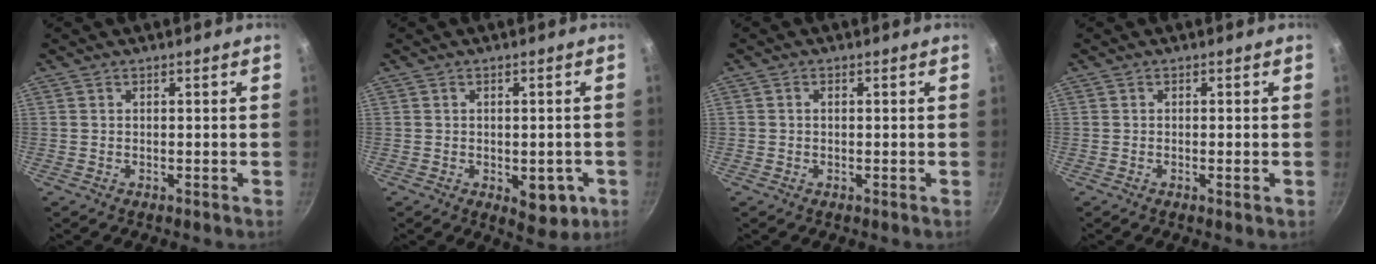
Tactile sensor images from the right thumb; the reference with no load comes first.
{"total": 7.2, "force": [-2.1, 3.9, 5.6], "torque": [-0.041, 0.005, -0.019]}
{"total": 1.0, "force": [0.1, 0.8, 0.6], "torque": [-0.010, 0.004, 0.001]}
{"total": 1.1, "force": [-0.3, 0.2, 1.1], "torque": [-0.022, 0.000, -0.006]}